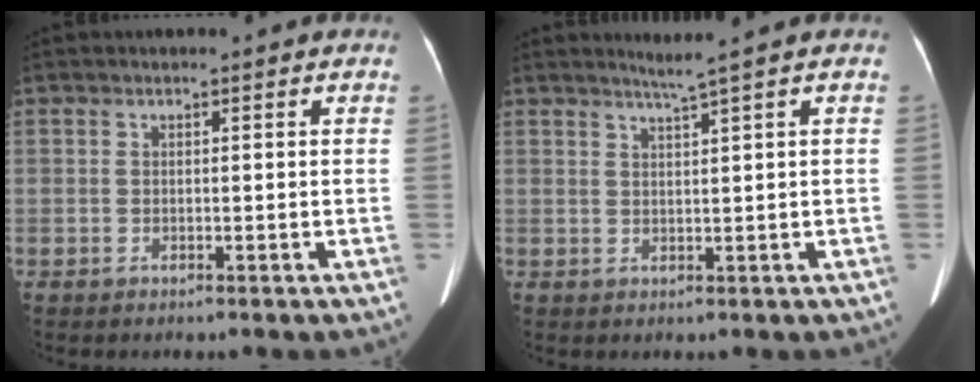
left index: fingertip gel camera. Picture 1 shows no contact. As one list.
[{"total": 2.0, "force": [1.5, -1.1, 0.8], "torque": [-0.021, -0.009, 0.035]}]